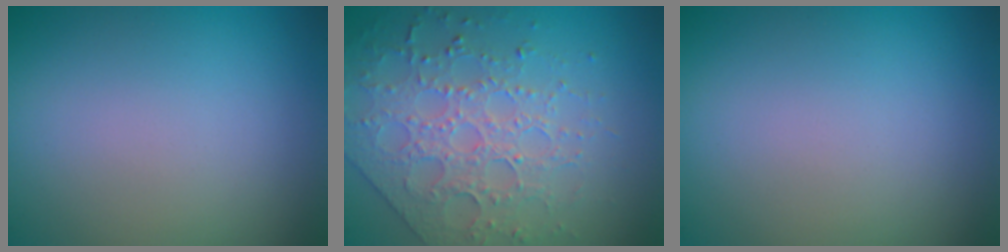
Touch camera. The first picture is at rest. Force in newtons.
{"total": 4.0, "press": 4.0, "slide": 0.1}
{"total": 0.0}